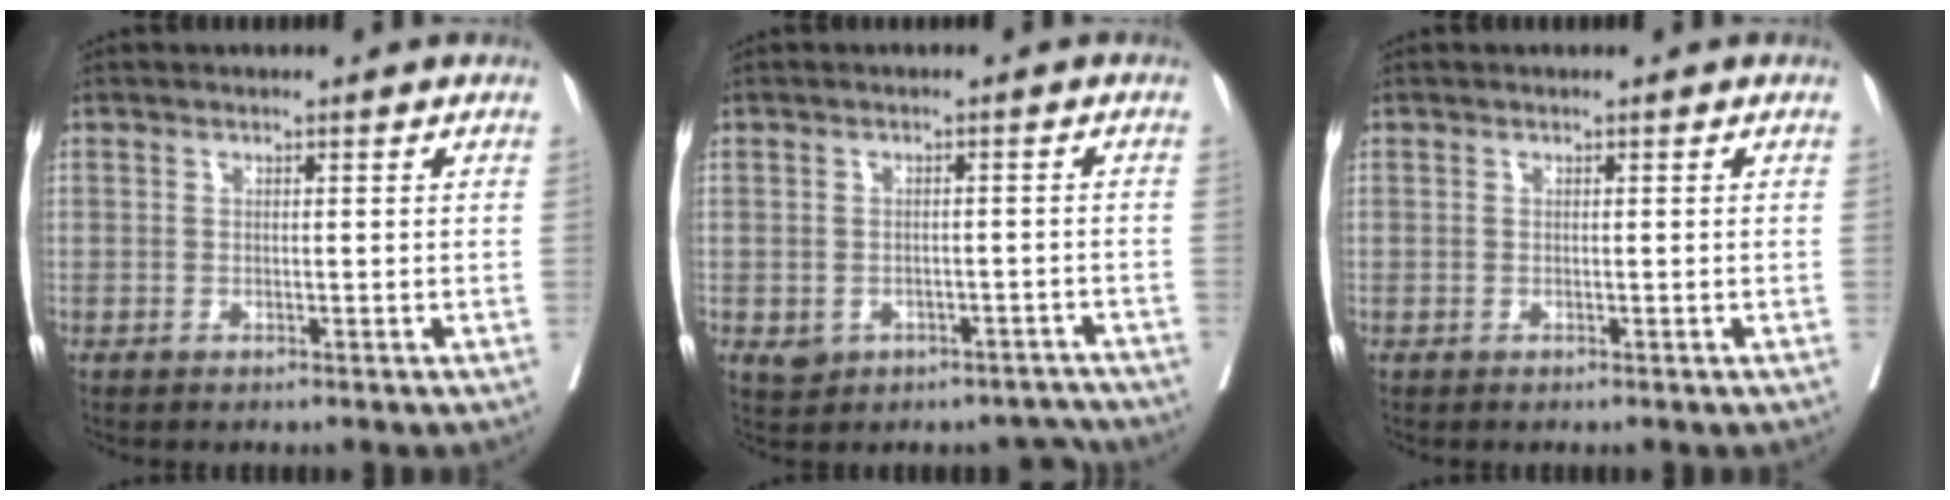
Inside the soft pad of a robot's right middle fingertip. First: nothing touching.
{"total": 5.5, "force": [-3.6, 4.0, 1.2], "torque": [-0.003, 0.023, -0.041]}
{"total": 0.0}